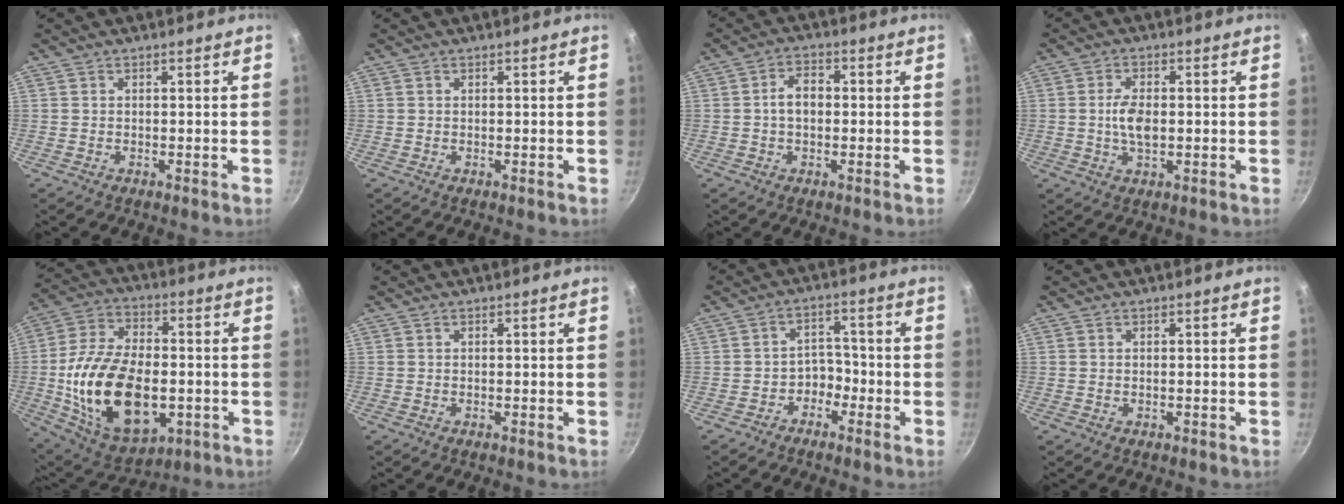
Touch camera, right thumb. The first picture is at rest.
{"total": 0.0}
{"total": 4.8, "force": [-0.1, 3.3, 3.6], "torque": [-0.046, 0.017, -0.006]}
{"total": 5.2, "force": [-0.2, 2.7, 4.4], "torque": [-0.080, 0.004, -0.006]}
{"total": 24.0, "force": [-3.9, 14.2, 19.0], "torque": [-0.338, 0.018, -0.052]}
{"total": 0.0}
{"total": 4.1, "force": [-2.6, 2.9, 1.4], "torque": [0.013, 0.037, -0.043]}
{"total": 0.0}